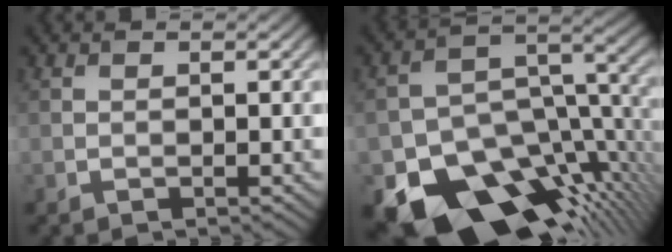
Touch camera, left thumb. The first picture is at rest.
{"total": 17.6, "force": [-9.7, 10.5, 10.3], "torque": [-0.178, -0.052, -0.134]}